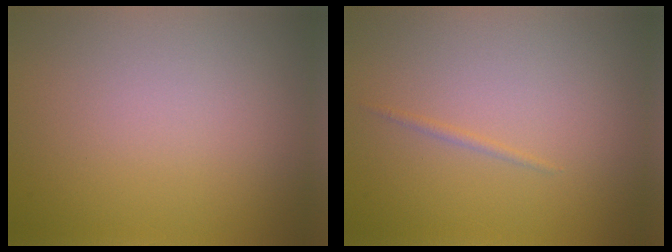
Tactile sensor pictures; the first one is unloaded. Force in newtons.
{"total": 0.6, "press": 0.6, "slide": 0.1}